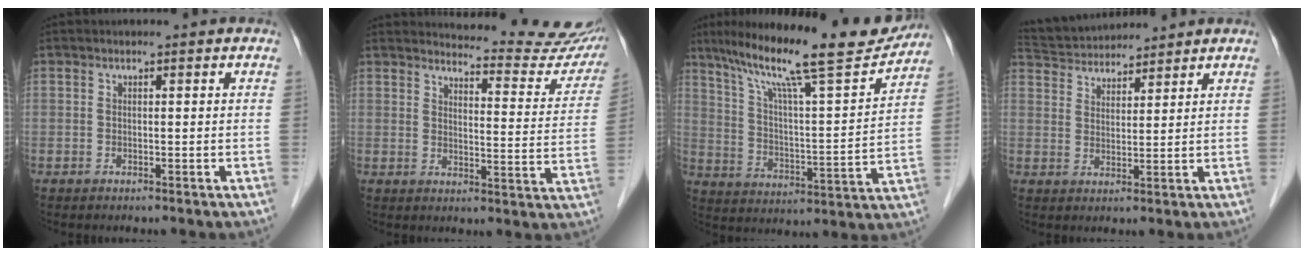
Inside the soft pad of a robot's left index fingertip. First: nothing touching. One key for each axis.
{"total": 17.9, "fx": 17.3, "fy": 2.5, "fz": 3.6, "tx": -0.027, "ty": -0.092, "tz": 0.181}
{"total": 20.6, "fx": 17.0, "fy": 1.7, "fz": 11.5, "tx": -0.194, "ty": 0.005, "tz": 0.263}
{"total": 9.0, "fx": 8.7, "fy": 1.6, "fz": 1.8, "tx": -0.040, "ty": 0.032, "tz": 0.152}